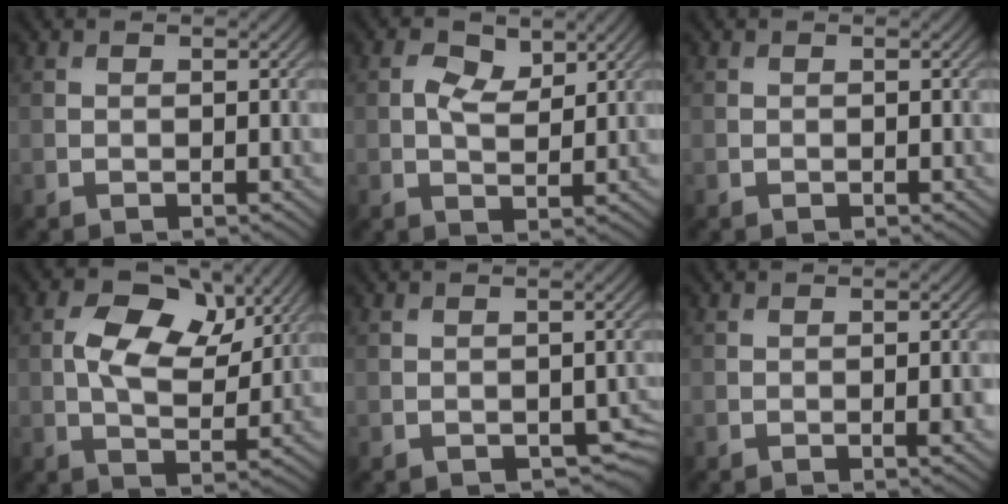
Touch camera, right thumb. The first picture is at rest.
{"total": 3.2, "force": [1.4, 1.7, 2.4], "torque": [-0.051, -0.001, 0.027]}
{"total": 0.0}
{"total": 9.4, "force": [3.1, 5.4, 7.1], "torque": [-0.126, 0.000, 0.050]}
{"total": 2.9, "force": [-0.9, 2.0, 1.9], "torque": [-0.030, -0.016, -0.008]}
{"total": 2.0, "force": [-0.4, 0.4, 1.9], "torque": [-0.026, 0.001, -0.005]}